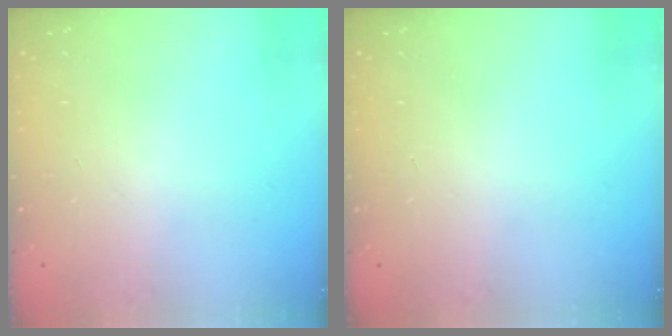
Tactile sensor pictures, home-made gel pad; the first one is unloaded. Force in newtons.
{"total": 0.0}